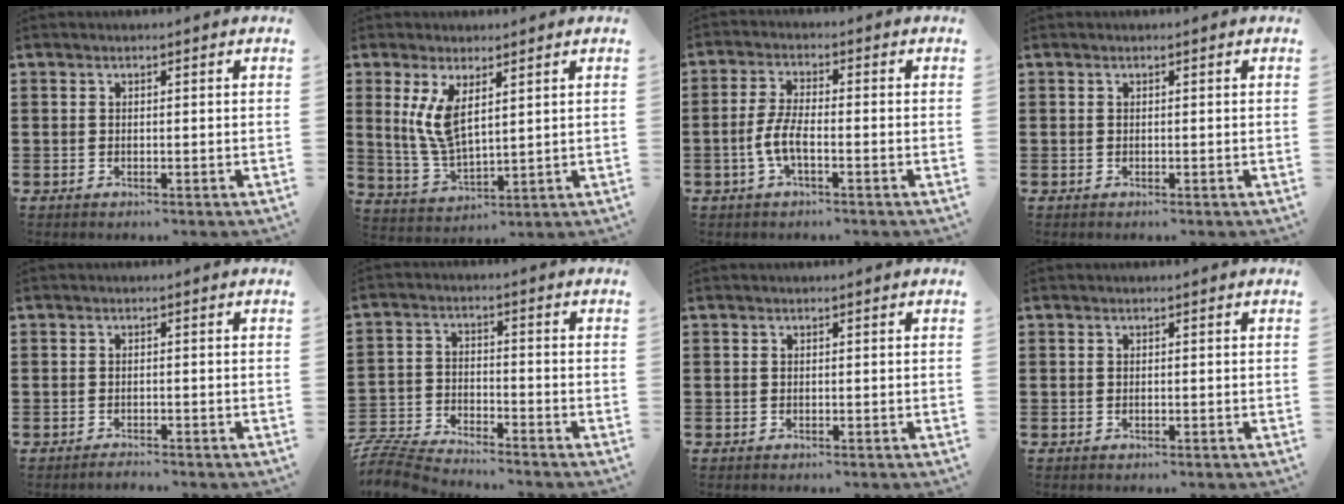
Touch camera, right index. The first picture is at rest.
{"total": 7.0, "force": [2.4, 2.8, 6.0], "torque": [-0.135, -0.003, 0.041]}
{"total": 4.9, "force": [-1.8, 1.3, 4.4], "torque": [-0.109, -0.010, -0.042]}
{"total": 0.0}
{"total": 1.1, "force": [-1.1, 0.0, 0.2], "torque": [-0.007, -0.001, -0.021]}
{"total": 6.1, "force": [-6.0, 0.3, 0.7], "torque": [-0.036, 0.000, -0.127]}
{"total": 0.0}
{"total": 0.0}